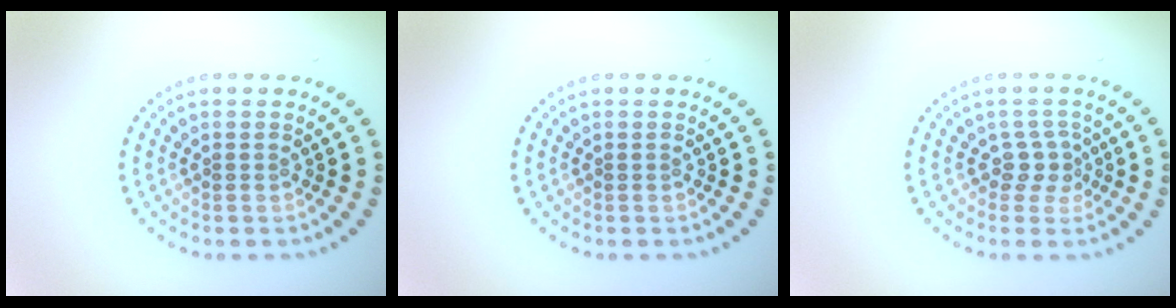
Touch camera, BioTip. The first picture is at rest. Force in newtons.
{"total": 0.0}
{"total": 1.9, "press": 1.3, "slide": 1.3}